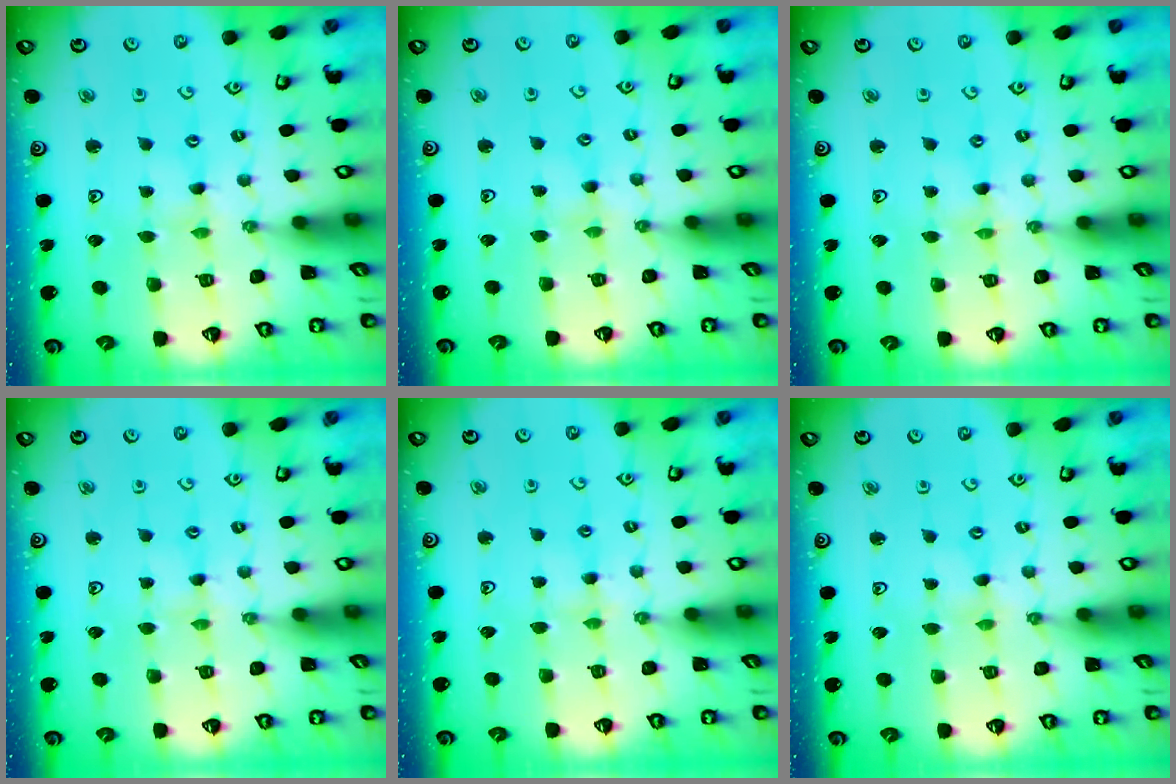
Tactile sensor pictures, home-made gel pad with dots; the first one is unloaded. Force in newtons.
{"total": 1.3, "press": 1.2, "slide": 0.3}
{"total": 0.0}
{"total": 1.5, "press": 1.5, "slide": 0.3}
{"total": 2.8, "press": 2.8, "slide": 0.4}
{"total": 0.0}